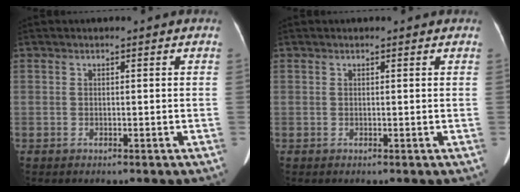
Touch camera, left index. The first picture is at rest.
{"total": 1.0, "force": [0.9, 0.3, 0.3], "torque": [-0.010, 0.005, 0.006]}